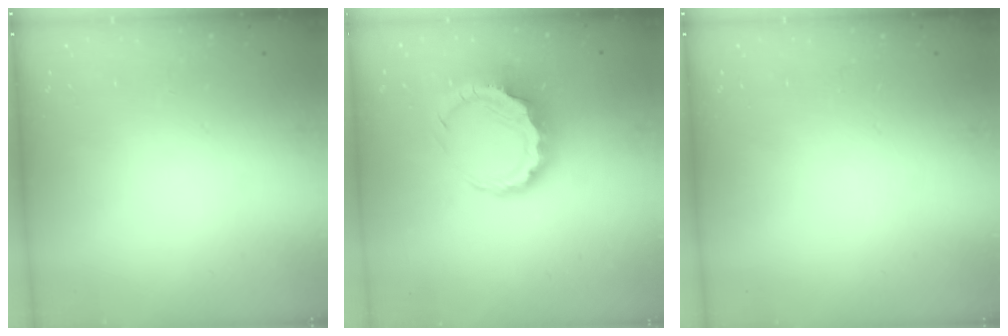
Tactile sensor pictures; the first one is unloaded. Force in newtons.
{"total": 9.7, "press": 9.5, "slide": 1.8}
{"total": 0.0}